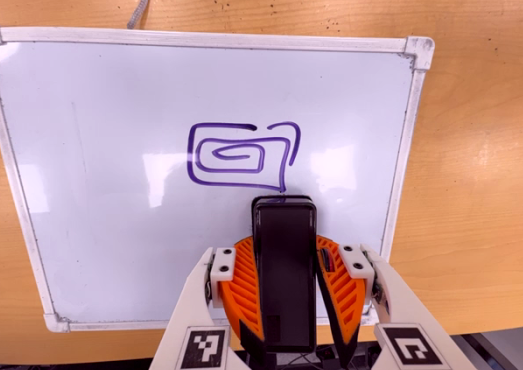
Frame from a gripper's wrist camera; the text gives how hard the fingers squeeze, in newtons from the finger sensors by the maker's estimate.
{"total": 8.1, "left": 6.2, "right": 10.0}